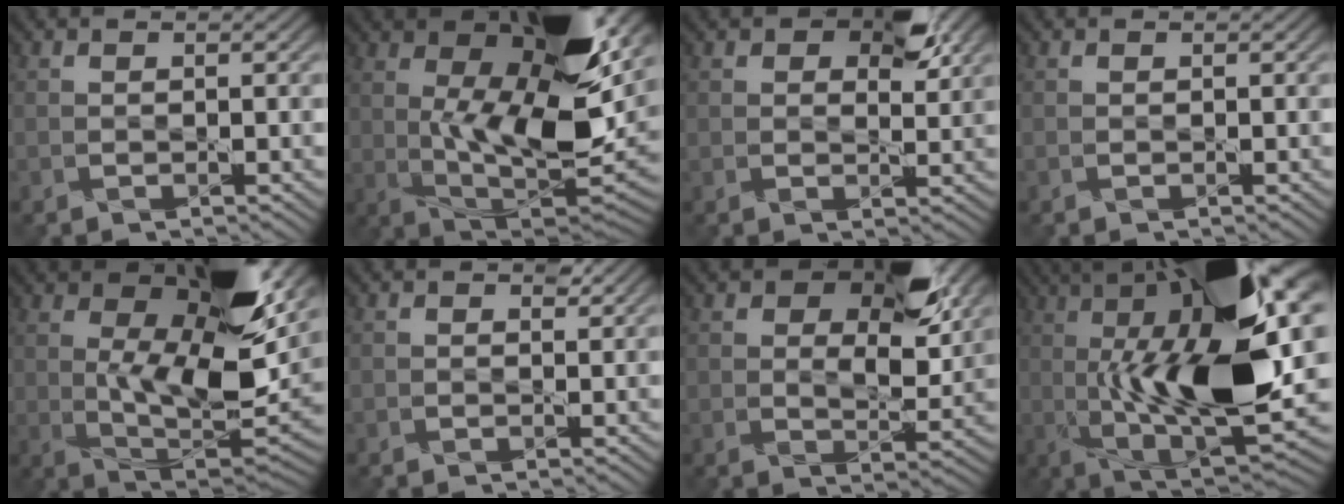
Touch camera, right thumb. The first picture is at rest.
{"total": 19.4, "force": [5.6, 8.8, 16.3], "torque": [-0.263, 0.017, 0.084]}
{"total": 6.7, "force": [3.5, 3.7, 4.2], "torque": [-0.059, -0.005, 0.052]}
{"total": 0.0}
{"total": 17.4, "force": [5.7, 7.7, 14.5], "torque": [-0.239, 0.007, 0.089]}
{"total": 1.2, "force": [0.7, 0.9, 0.5], "torque": [-0.005, -0.006, 0.009]}
{"total": 12.1, "force": [5.6, 6.5, 8.7], "torque": [-0.137, -0.007, 0.092]}
{"total": 22.6, "force": [4.8, 7.0, 20.9], "torque": [-0.326, 0.038, 0.061]}